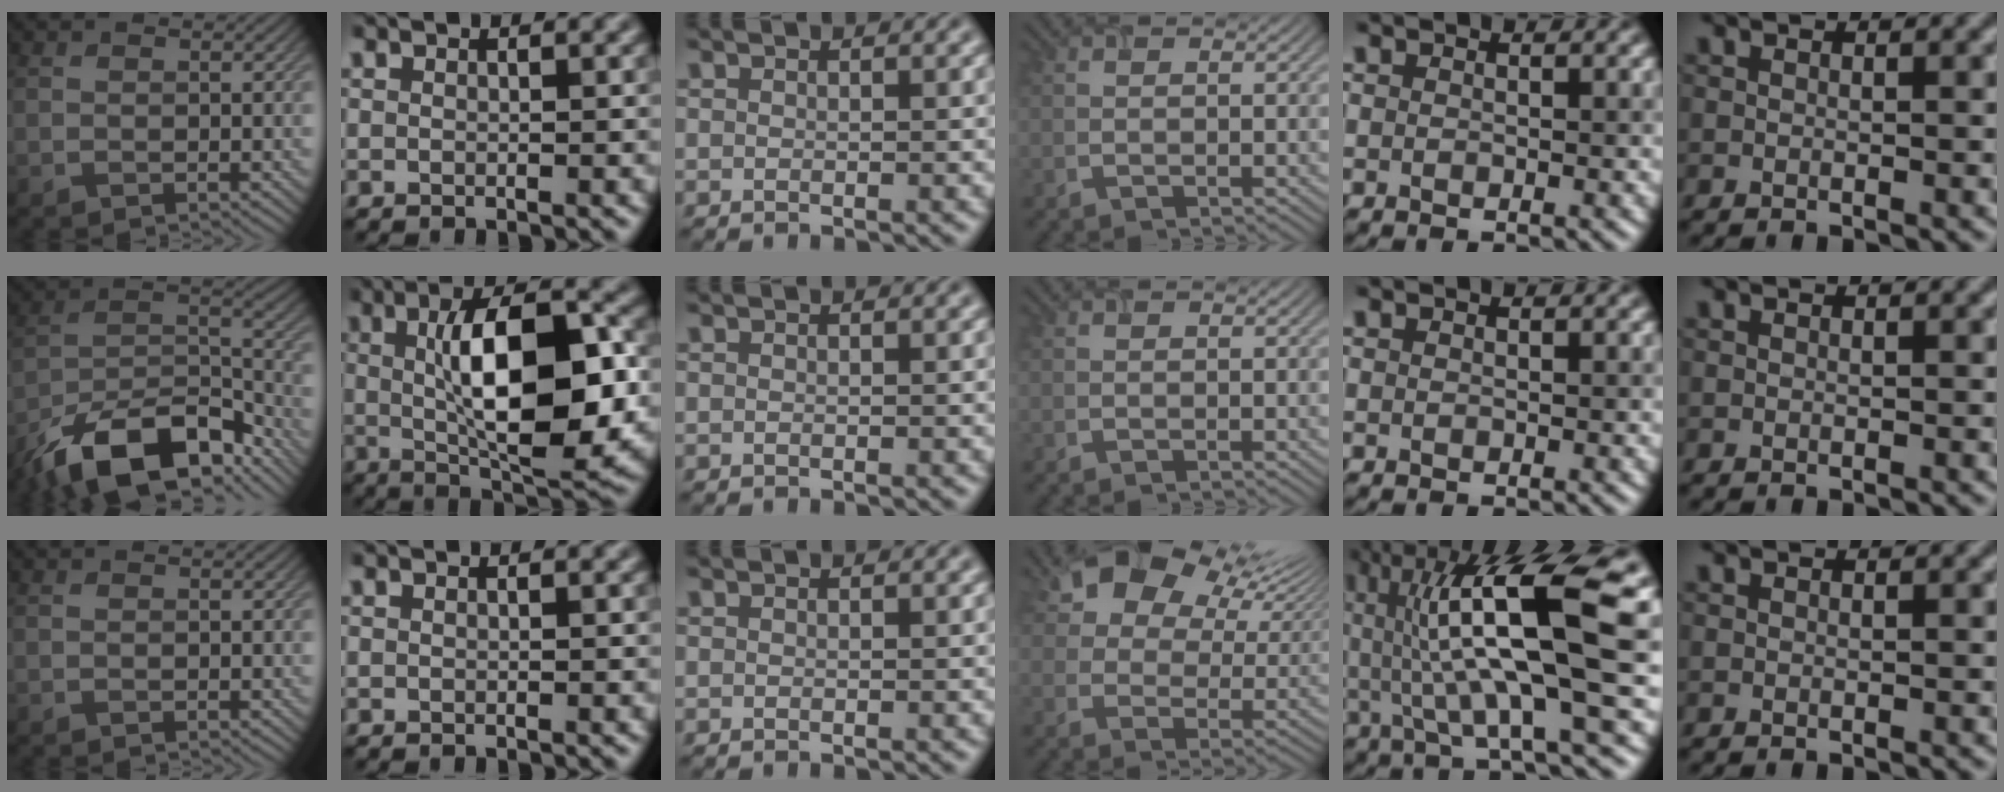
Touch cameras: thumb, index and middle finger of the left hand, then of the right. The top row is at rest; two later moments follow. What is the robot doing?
{"motion": "extract", "object": "airpods case & airpods"}